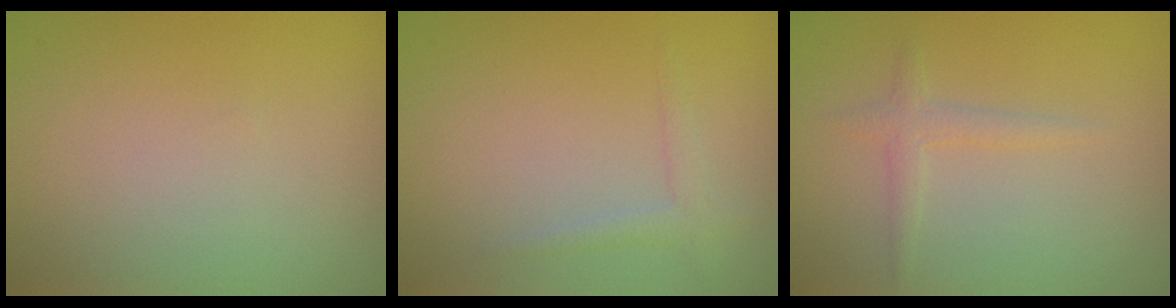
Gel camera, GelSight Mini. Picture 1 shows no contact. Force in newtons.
{"total": 1.4, "press": 1.4, "slide": 0.1}
{"total": 1.4, "press": 1.4, "slide": 0.1}